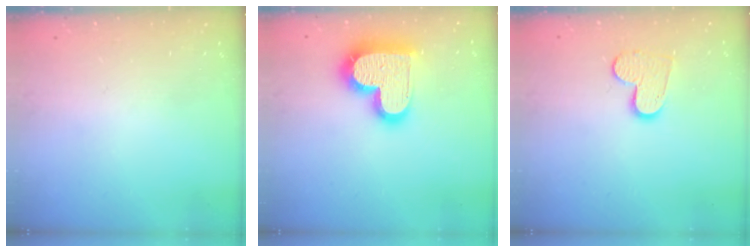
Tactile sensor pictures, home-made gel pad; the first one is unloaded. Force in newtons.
{"total": 20.1, "press": 20.1, "slide": 1.5}
{"total": 9.9, "press": 9.8, "slide": 0.7}